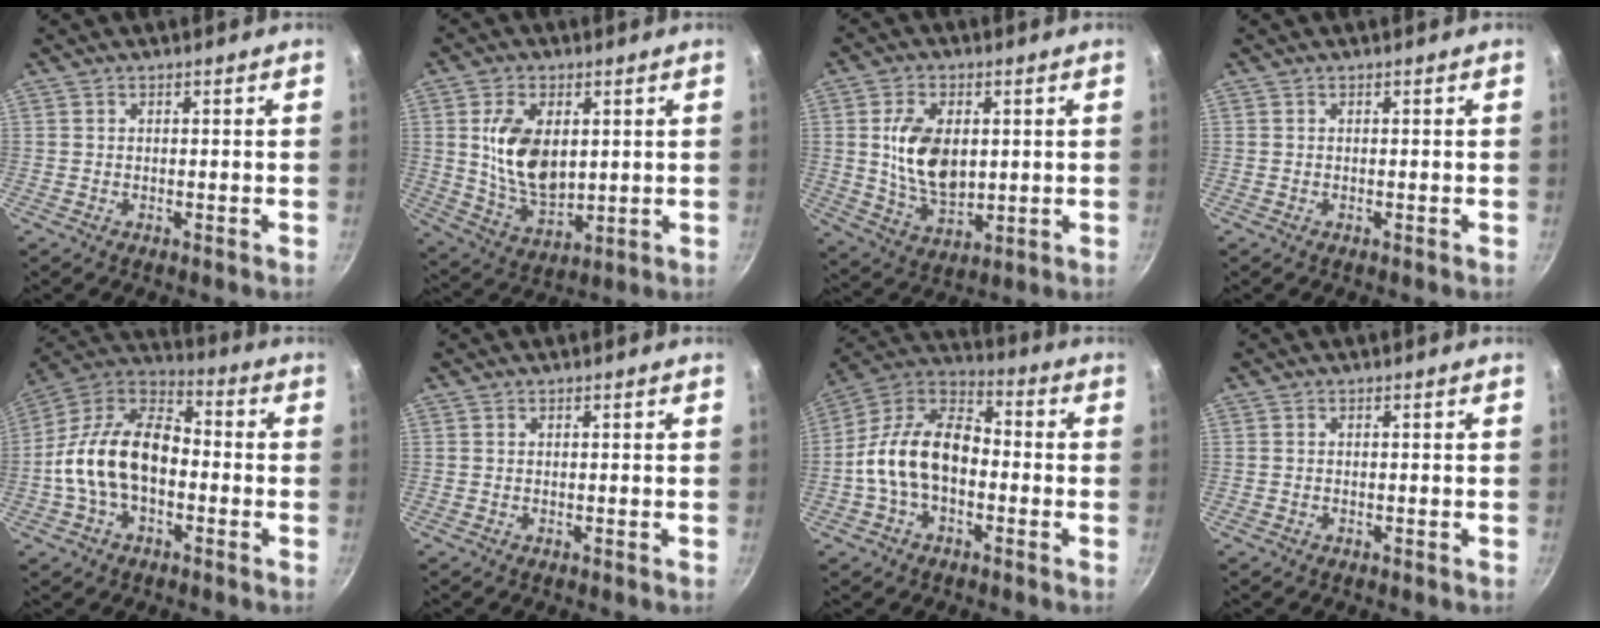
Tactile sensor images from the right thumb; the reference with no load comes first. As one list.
[{"total": 12.8, "force": [2.4, 7.8, 9.9], "torque": [-0.166, -0.022, 0.056]}, {"total": 12.3, "force": [1.6, 7.7, 9.4], "torque": [-0.152, -0.017, 0.037]}, {"total": 0.0}, {"total": 17.3, "force": [-2.6, 10.8, 13.3], "torque": [-0.206, 0.047, -0.067]}, {"total": 0.0}, {"total": 15.2, "force": [-2.4, 9.8, 11.4], "torque": [-0.173, 0.049, -0.064]}, {"total": 0.0}]